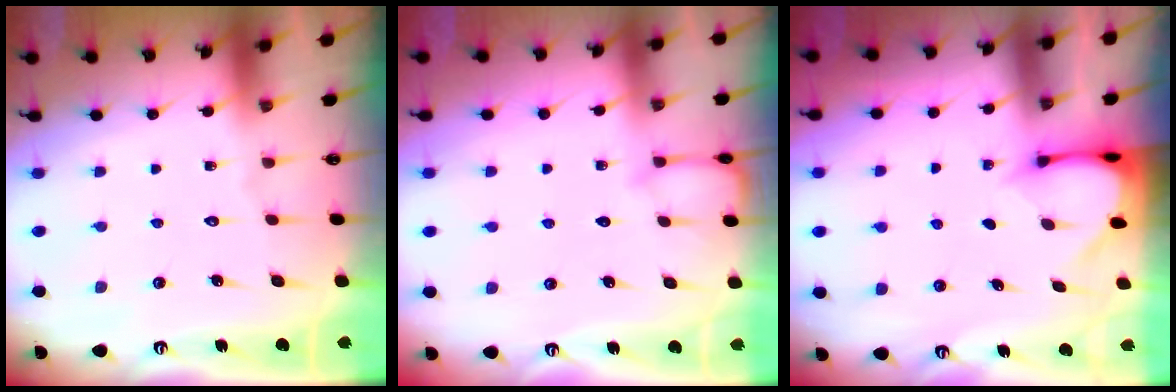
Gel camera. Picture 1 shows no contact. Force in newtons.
{"total": 3.6, "press": 3.6, "slide": 0.4}
{"total": 3.2, "press": 3.2, "slide": 0.3}